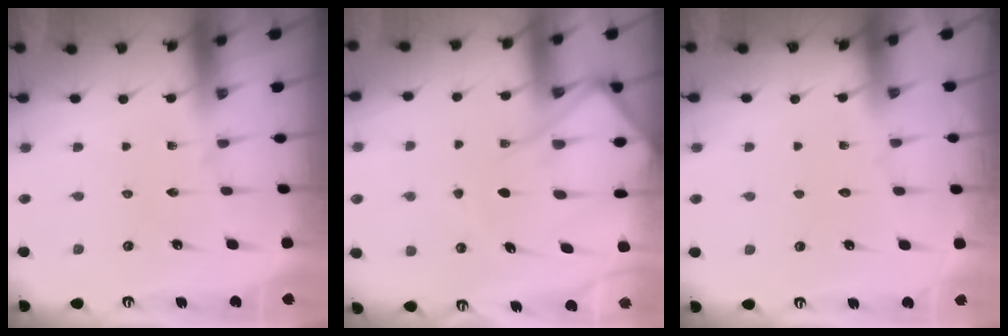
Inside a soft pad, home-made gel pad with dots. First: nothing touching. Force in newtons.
{"total": 13.0, "press": 13.0, "slide": 1.1}
{"total": 0.8, "press": 0.8, "slide": 0.2}